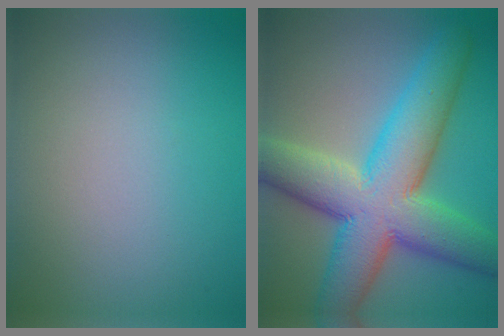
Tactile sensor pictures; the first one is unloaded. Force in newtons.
{"total": 12.1, "press": 12.1, "slide": 0.8}